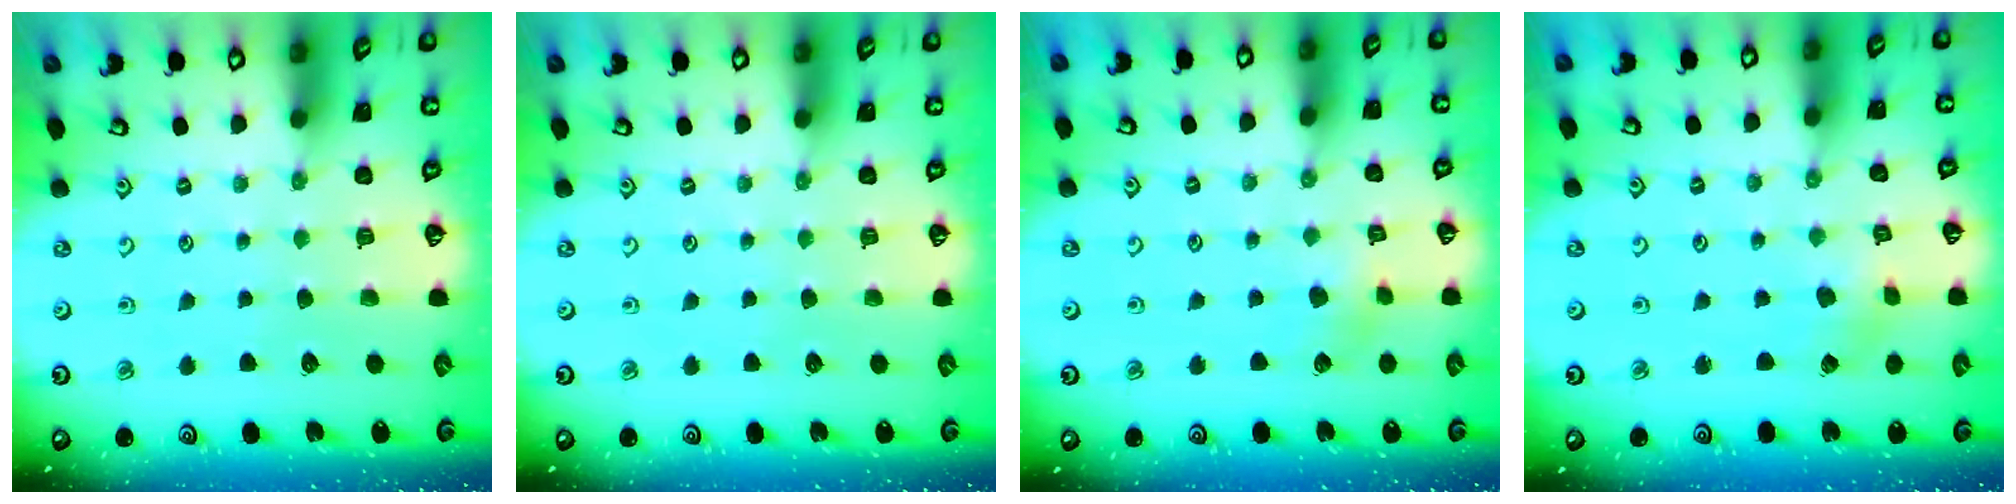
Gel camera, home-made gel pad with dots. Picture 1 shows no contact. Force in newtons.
{"total": 0.0}
{"total": 4.7, "press": 4.6, "slide": 0.4}
{"total": 0.9, "press": 0.9, "slide": 0.2}